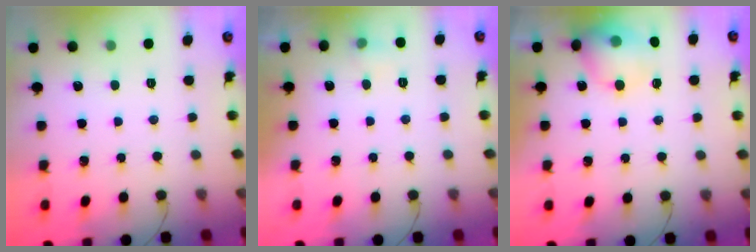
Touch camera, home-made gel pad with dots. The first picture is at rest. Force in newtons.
{"total": 4.6, "press": 4.4, "slide": 1.4}
{"total": 13.7, "press": 13.5, "slide": 2.2}